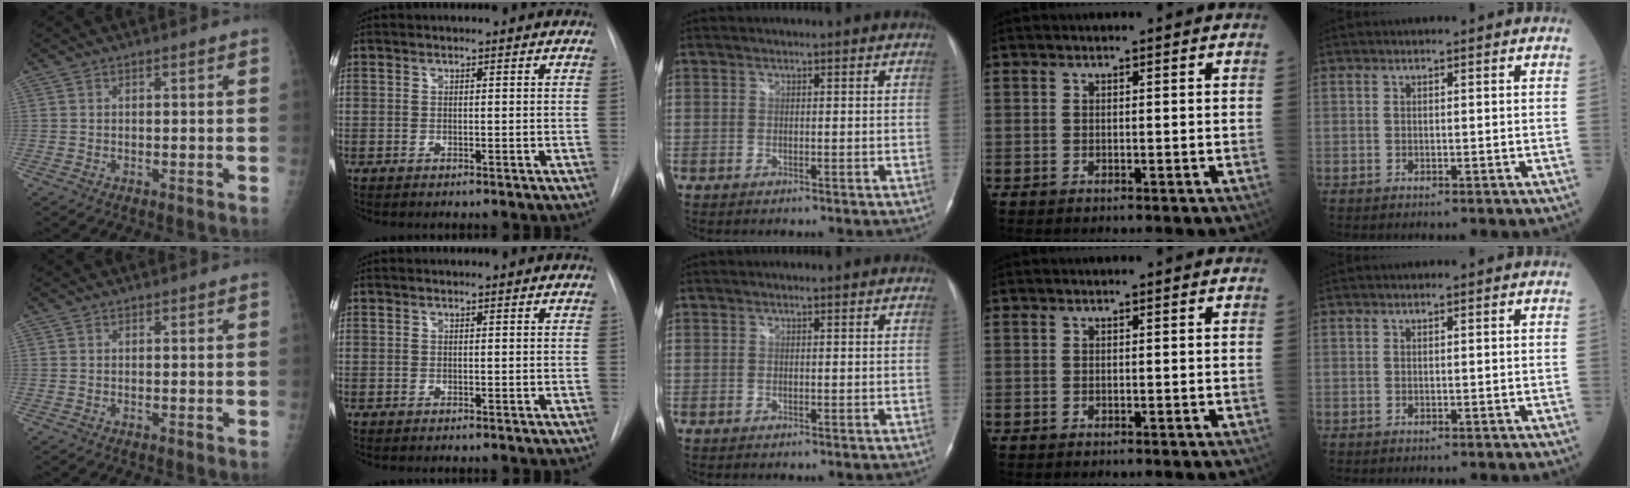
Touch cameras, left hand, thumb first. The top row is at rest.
{}